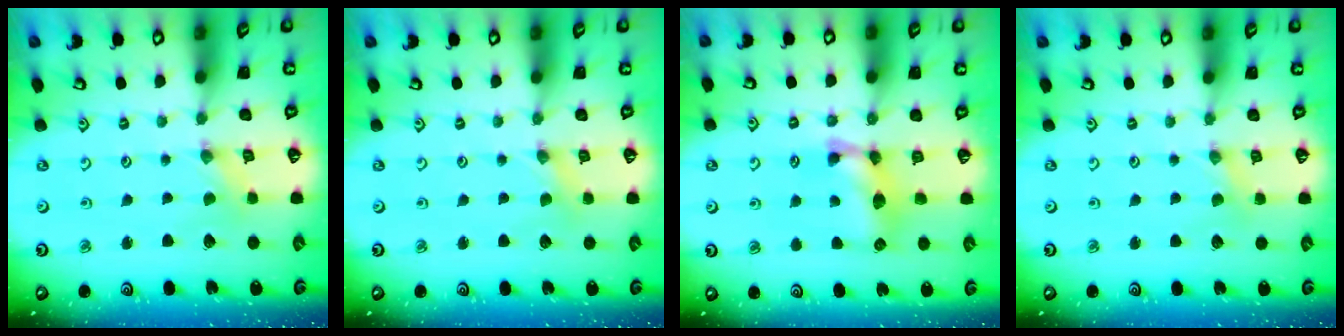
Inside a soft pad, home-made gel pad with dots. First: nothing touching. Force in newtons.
{"total": 0.0}
{"total": 12.2, "press": 12.2, "slide": 0.6}
{"total": 0.7, "press": 0.7, "slide": 0.1}